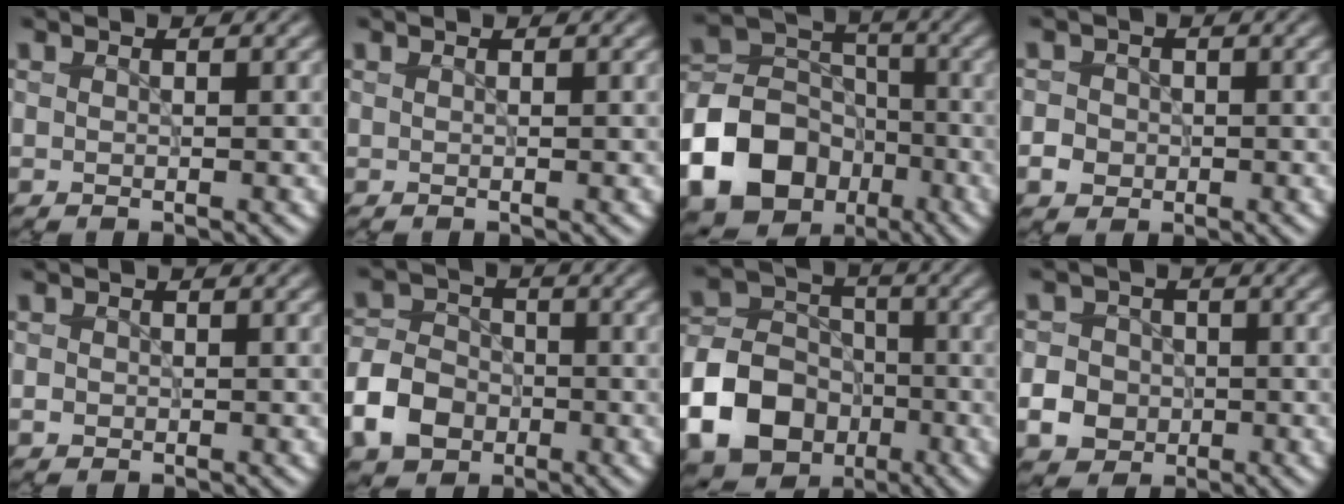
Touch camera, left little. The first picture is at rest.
{"total": 0.0}
{"total": 13.8, "force": [-6.2, 10.8, 6.0], "torque": [-0.147, -0.017, -0.128]}
{"total": 2.2, "force": [-0.5, 2.0, 0.7], "torque": [0.002, -0.001, -0.010]}
{"total": 0.8, "force": [-0.2, 0.7, 0.3], "torque": [-0.003, -0.003, -0.006]}
{"total": 5.7, "force": [-2.3, 4.5, 2.8], "torque": [-0.057, 0.003, -0.056]}
{"total": 10.3, "force": [-3.9, 8.0, 5.1], "torque": [-0.114, -0.006, -0.087]}
{"total": 4.7, "force": [-1.3, 4.3, 1.5], "torque": [-0.018, 0.000, -0.041]}